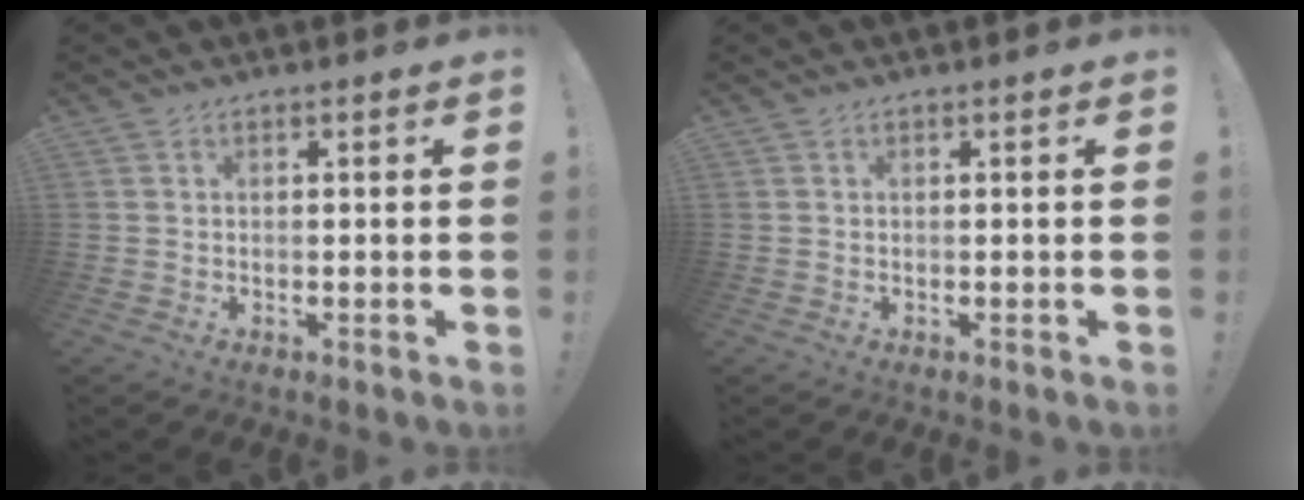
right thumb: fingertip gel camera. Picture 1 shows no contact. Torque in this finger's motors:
{"motor_torque": [0.00, 0.00, -0.12, 0.11, 0.00]}